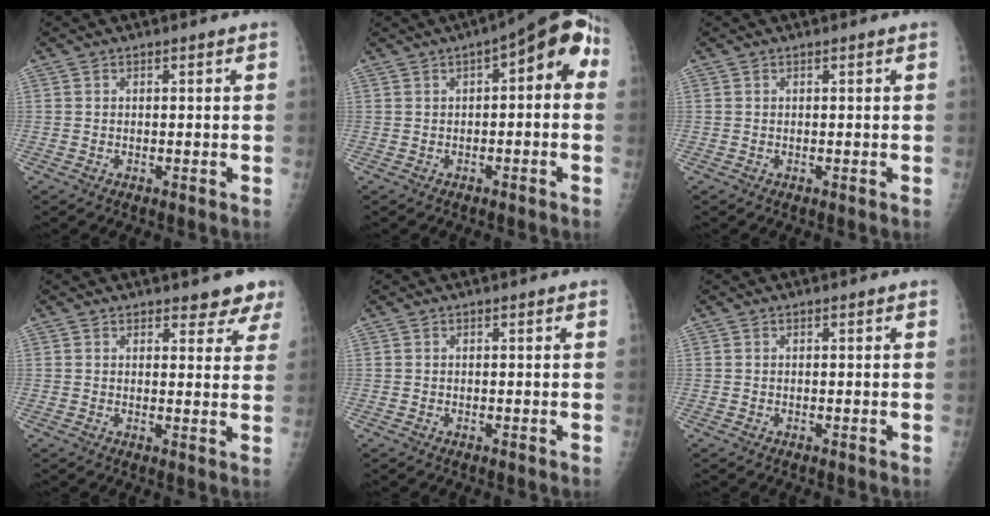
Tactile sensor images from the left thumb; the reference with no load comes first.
{"total": 9.1, "force": [1.0, 4.1, 8.1], "torque": [-0.079, 0.039, -0.001]}
{"total": 0.0}
{"total": 4.4, "force": [3.8, 2.0, 1.0], "torque": [0.023, -0.023, 0.035]}
{"total": 0.0}
{"total": 0.0}